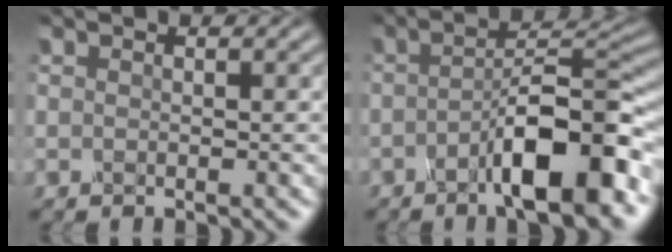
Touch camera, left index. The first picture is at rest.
{"total": 8.8, "force": [-3.7, 2.0, 7.7], "torque": [-0.110, 0.018, -0.060]}